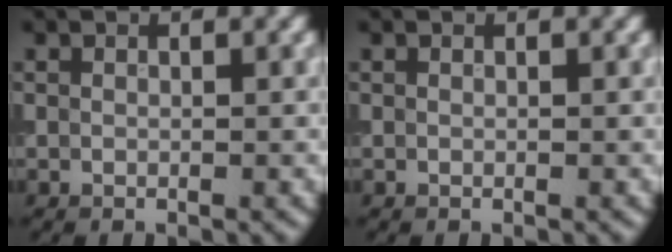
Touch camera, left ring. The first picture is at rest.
{"total": 0.0}